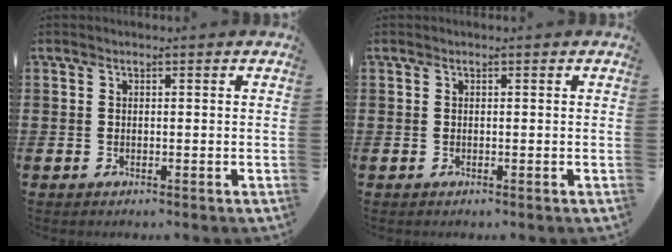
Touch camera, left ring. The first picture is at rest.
{"total": 0.0}